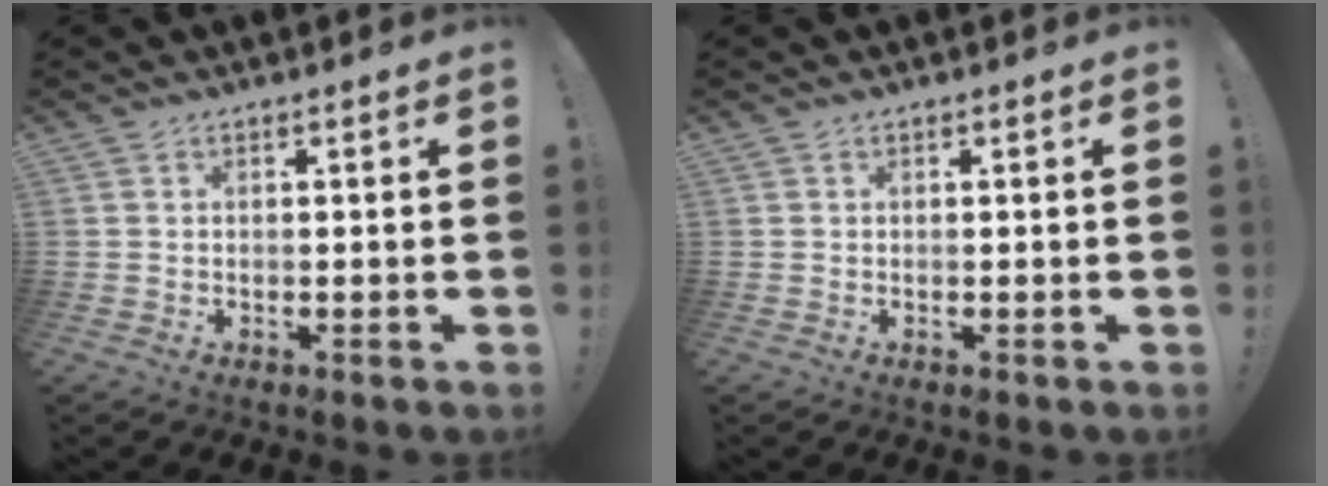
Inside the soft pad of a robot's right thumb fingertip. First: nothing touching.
{"total": 0.0}